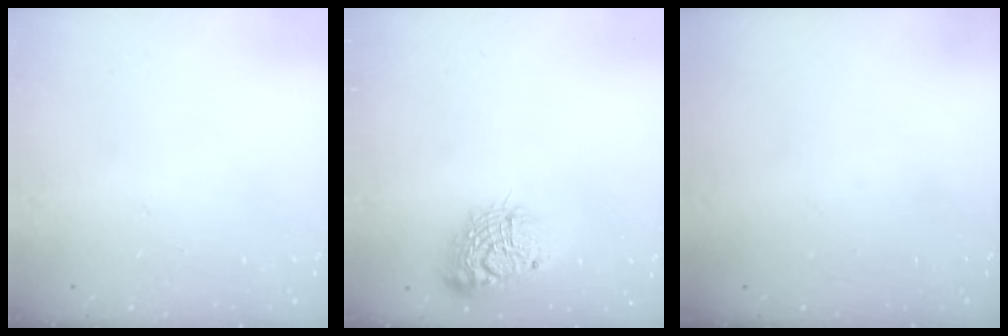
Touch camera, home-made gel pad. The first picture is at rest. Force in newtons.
{"total": 14.6, "press": 14.6, "slide": 1.0}
{"total": 0.0}